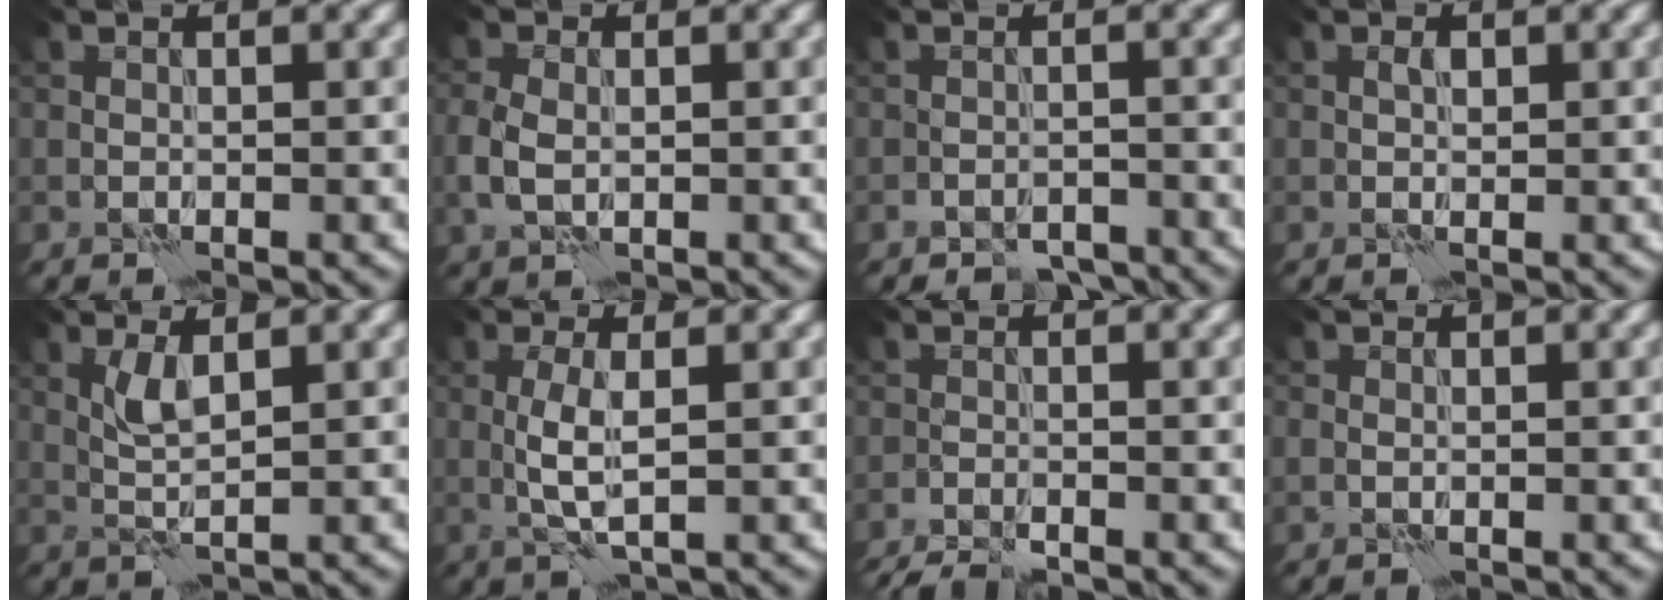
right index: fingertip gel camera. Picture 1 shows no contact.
{"total": 3.0, "force": [0.0, 2.1, 2.1], "torque": [-0.051, -0.001, -0.004]}
{"total": 2.5, "force": [-2.2, 1.1, 0.3], "torque": [0.000, 0.004, -0.035]}
{"total": 0.8, "force": [0.2, 0.5, 0.6], "torque": [-0.011, 0.005, 0.004]}
{"total": 2.2, "force": [1.0, 0.4, 1.9], "torque": [-0.043, 0.004, 0.020]}
{"total": 2.9, "force": [0.1, 0.6, 2.9], "torque": [-0.065, 0.006, 0.003]}
{"total": 2.3, "force": [-2.1, 0.0, 0.8], "torque": [-0.022, -0.009, -0.043]}
{"total": 0.9, "force": [-0.1, 0.8, 0.5], "torque": [-0.011, 0.000, -0.001]}